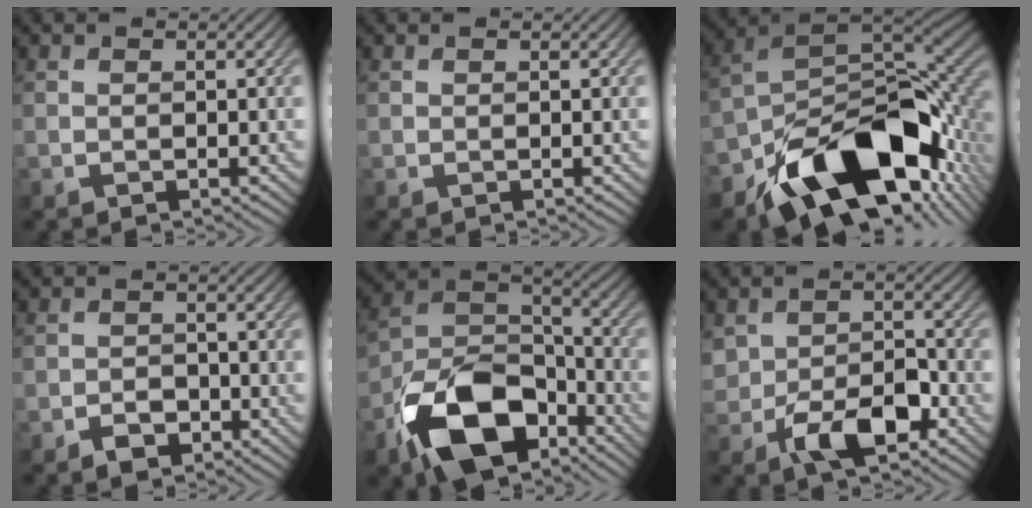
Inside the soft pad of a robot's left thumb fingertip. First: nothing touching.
{"total": 0.0}
{"total": 17.6, "force": [-9.6, 9.5, 11.2], "torque": [-0.160, -0.029, -0.157]}
{"total": 2.5, "force": [-1.6, 1.5, 1.2], "torque": [-0.017, 0.002, -0.032]}
{"total": 15.5, "force": [-8.9, 8.9, 9.0], "torque": [-0.185, -0.030, -0.175]}
{"total": 7.0, "force": [-3.0, 4.3, 4.8], "torque": [-0.086, -0.008, -0.057]}